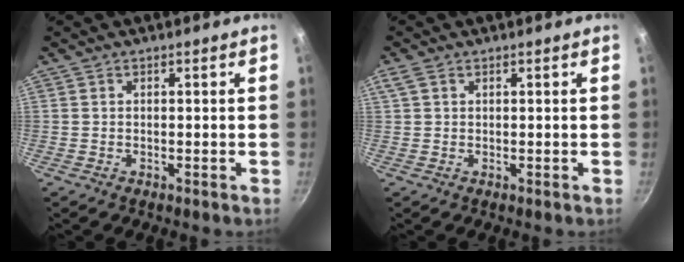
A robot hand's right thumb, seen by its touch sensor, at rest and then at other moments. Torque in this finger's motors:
{"motor_torque": [-0.88, 0.93, -0.01, 0.03, 0.06]}